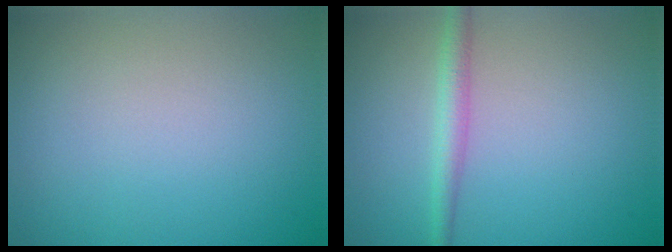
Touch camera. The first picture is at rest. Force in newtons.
{"total": 2.0, "press": 2.0, "slide": 0.0}